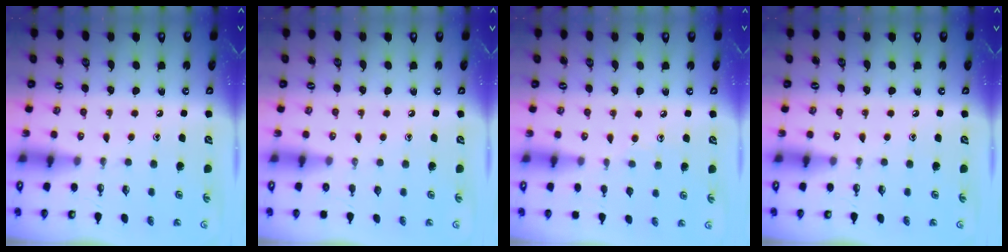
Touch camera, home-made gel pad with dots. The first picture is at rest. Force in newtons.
{"total": 0.0}
{"total": 6.0, "press": 6.0, "slide": 0.5}
{"total": 0.0}